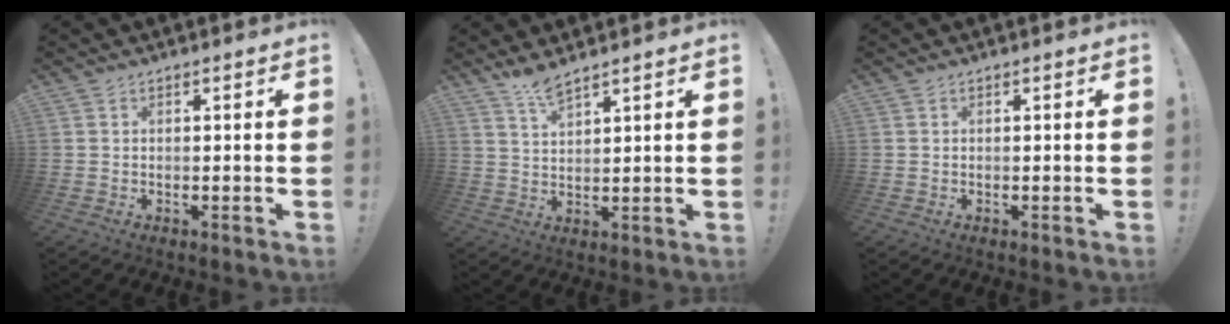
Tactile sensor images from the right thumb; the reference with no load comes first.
{"total": 5.1, "force": [4.4, 0.5, 2.6], "torque": [-0.045, -0.027, 0.077]}
{"total": 0.0}